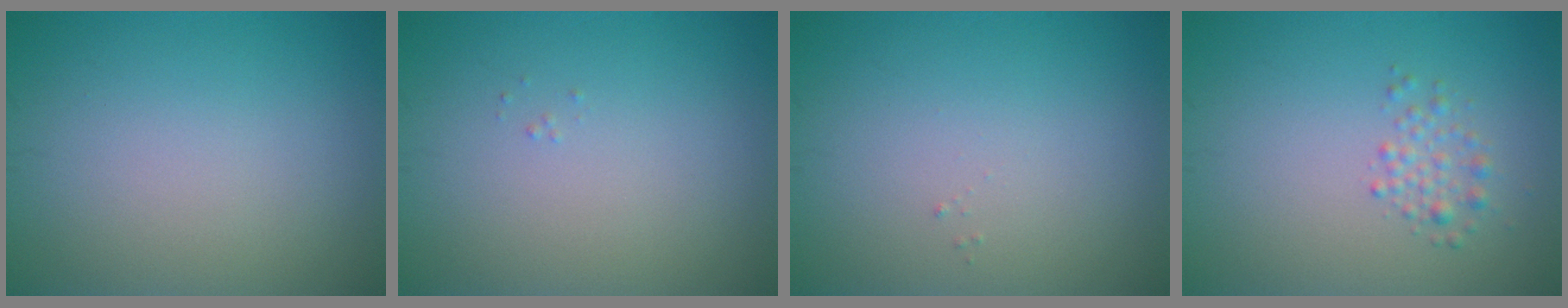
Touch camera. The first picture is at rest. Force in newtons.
{"total": 0.0}
{"total": 0.0}
{"total": 1.6, "press": 1.6, "slide": 0.1}